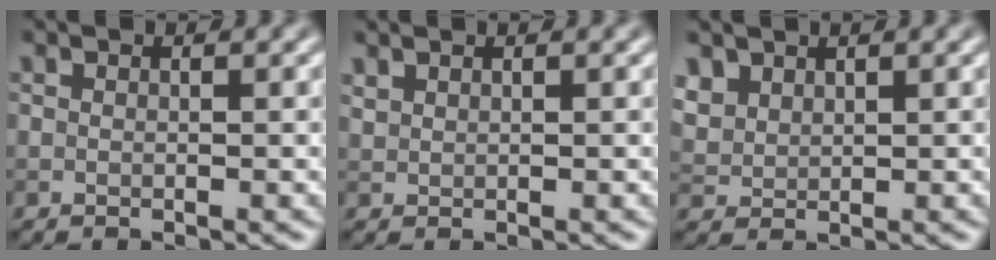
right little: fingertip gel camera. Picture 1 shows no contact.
{"total": 0.9, "force": [0.8, 0.3, 0.2], "torque": [-0.009, 0.001, 0.022]}
{"total": 2.5, "force": [1.7, 1.7, 0.8], "torque": [-0.029, -0.004, 0.044]}